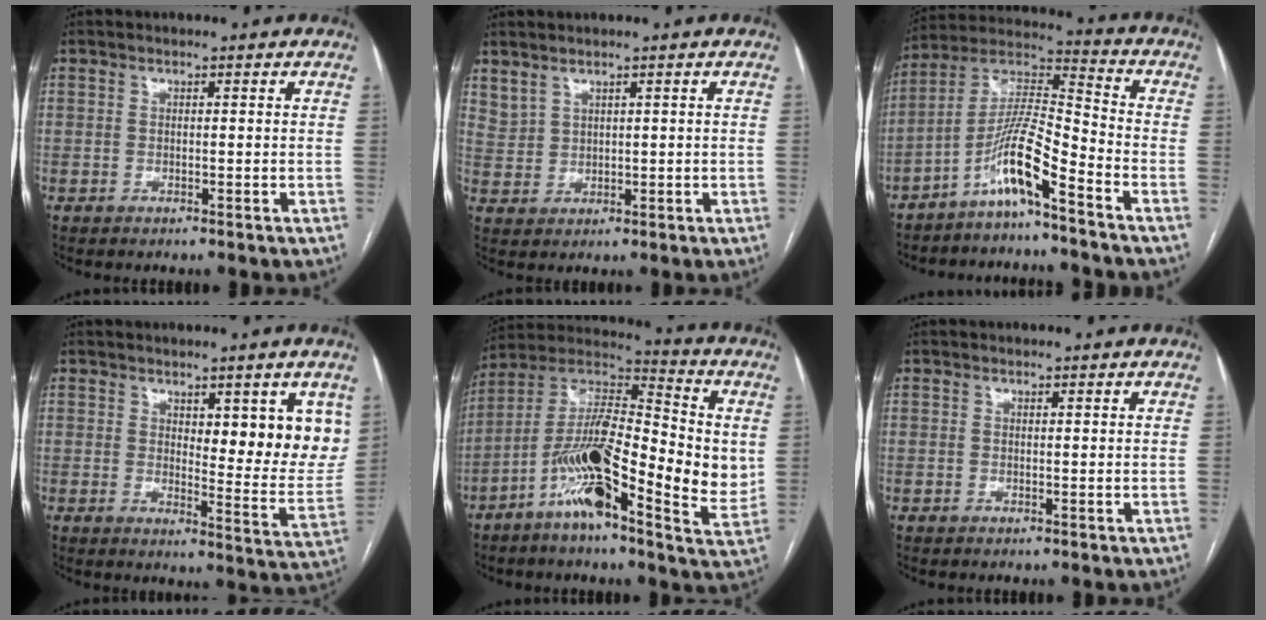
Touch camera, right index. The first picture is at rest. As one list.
[{"total": 3.2, "force": [2.6, 1.6, 1.0], "torque": [-0.025, 0.006, 0.066]}, {"total": 10.3, "force": [-6.3, 0.4, 8.1], "torque": [-0.166, 0.009, -0.127]}, {"total": 11.3, "force": [4.6, 2.8, 9.9], "torque": [-0.112, -0.018, 0.064]}, {"total": 19.1, "force": [-3.5, 5.2, 18.0], "torque": [-0.312, 0.010, -0.070]}, {"total": 0.0}]